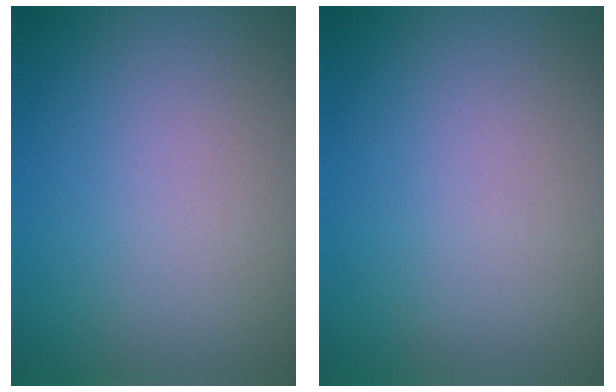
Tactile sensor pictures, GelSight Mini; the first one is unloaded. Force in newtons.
{"total": 0.0}